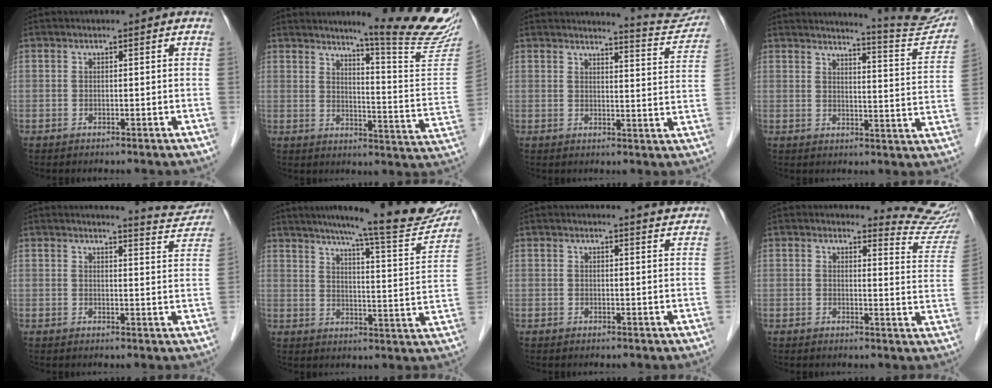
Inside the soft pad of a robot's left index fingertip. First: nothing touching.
{"total": 18.0, "force": [15.2, -1.1, 9.5], "torque": [-0.120, -0.099, 0.180]}
{"total": 8.4, "force": [8.4, 0.0, 0.5], "torque": [-0.006, -0.040, 0.085]}
{"total": 12.7, "force": [12.3, -0.6, 2.9], "torque": [-0.038, -0.068, 0.136]}
{"total": 6.3, "force": [6.3, 0.1, 0.2], "torque": [-0.009, -0.029, 0.061]}
{"total": 20.9, "force": [18.5, 1.3, 9.5], "torque": [-0.129, -0.049, 0.228]}
{"total": 3.7, "force": [3.6, -0.4, 0.5], "torque": [-0.012, -0.013, 0.029]}
{"total": 8.4, "force": [8.4, 0.0, -0.1], "torque": [0.009, -0.087, 0.072]}